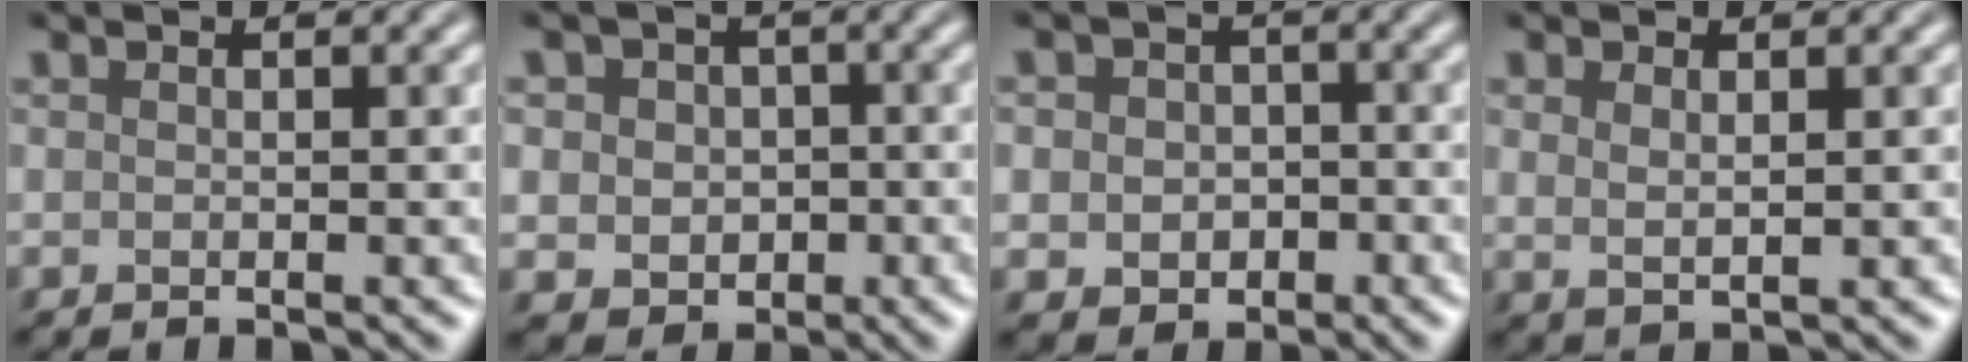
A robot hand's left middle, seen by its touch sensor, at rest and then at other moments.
{"total": 4.7, "force": [0.3, 4.1, 2.3], "torque": [-0.030, 0.016, -0.014]}
{"total": 4.2, "force": [-0.5, 3.6, 2.1], "torque": [-0.019, -0.002, -0.018]}
{"total": 1.5, "force": [0.7, 0.6, 1.2], "torque": [-0.024, -0.005, 0.017]}